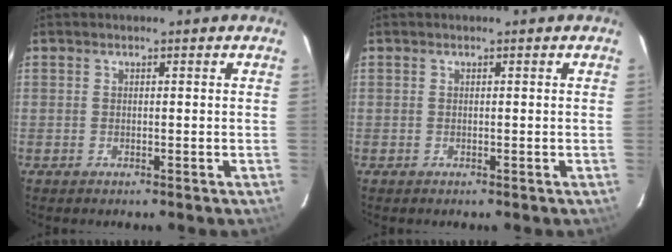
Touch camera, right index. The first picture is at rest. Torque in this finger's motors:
{"motor_torque": [0.12, -0.13, 0.11, 0.02]}